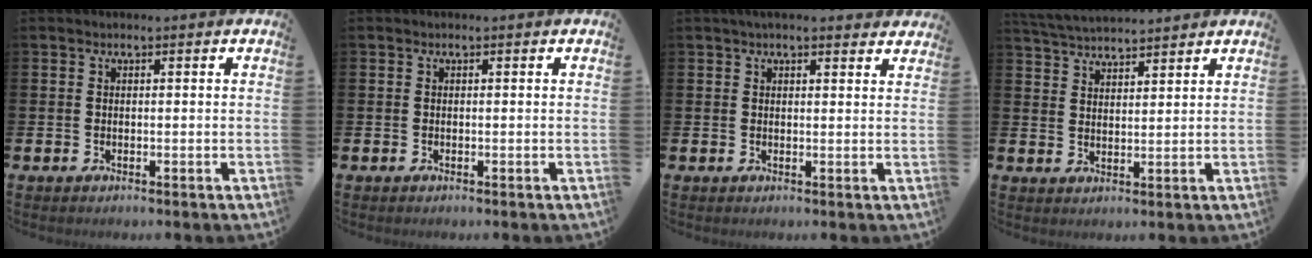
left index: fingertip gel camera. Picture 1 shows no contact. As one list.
[{"total": 0.0}, {"total": 2.6, "force": [2.5, 0.4, 0.7], "torque": [-0.013, -0.006, 0.044]}, {"total": 4.1, "force": [4.1, 0.3, 0.2], "torque": [-0.021, -0.021, 0.074]}]